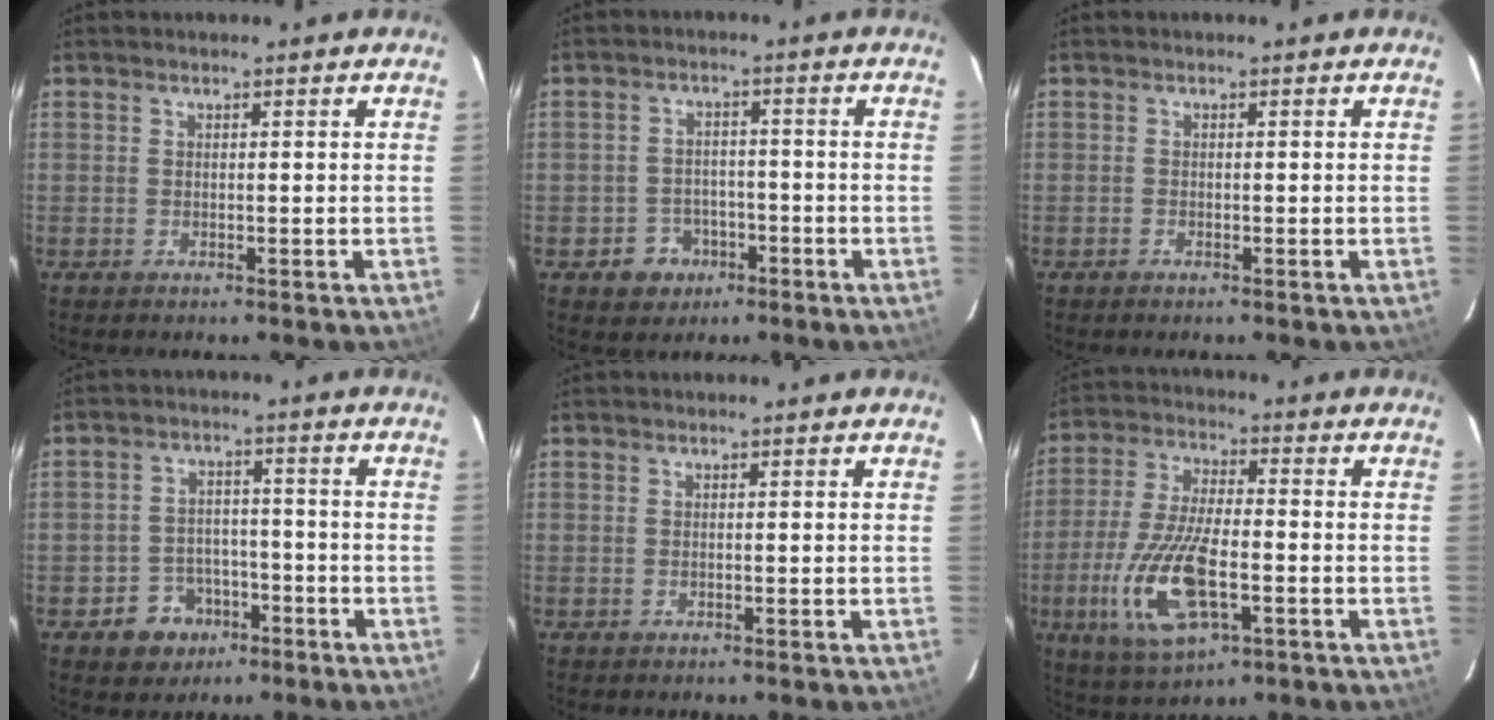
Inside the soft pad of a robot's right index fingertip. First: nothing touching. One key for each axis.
{"total": 5.7, "fx": -2.8, "fy": 4.9, "fz": 0.9, "tx": -0.033, "ty": 0.019, "tz": -0.032}
{"total": 0.5, "fx": -0.5, "fy": 0.2, "fz": 0.1, "tx": -0.002, "ty": 0.002, "tz": -0.011}
{"total": 7.4, "fx": -4.0, "fy": 6.0, "fz": 1.4, "tx": -0.044, "ty": 0.026, "tz": -0.049}
{"total": 0.0}
{"total": 15.7, "fx": -5.2, "fy": 6.1, "fz": 13.5, "tx": -0.293, "ty": -0.017, "tz": -0.093}